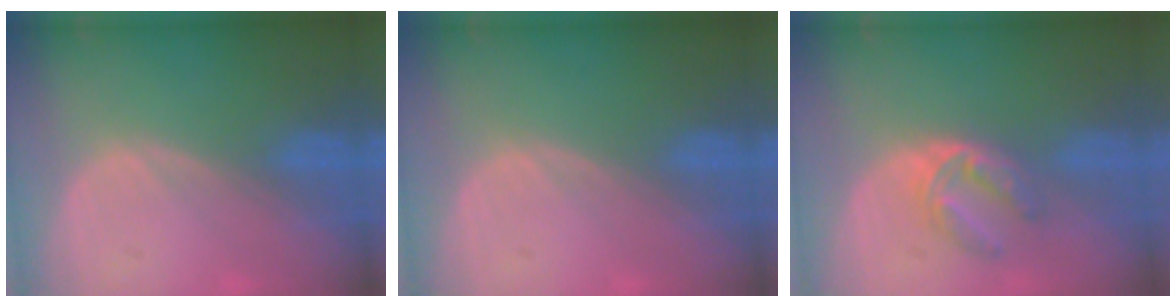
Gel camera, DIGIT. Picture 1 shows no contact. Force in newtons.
{"total": 0.0}
{"total": 5.0, "press": 4.8, "slide": 1.5}